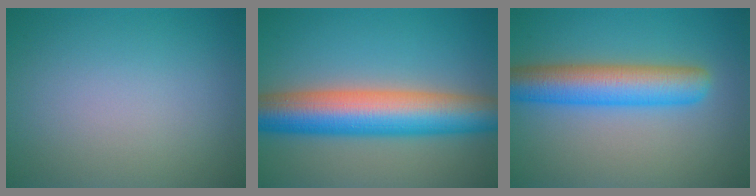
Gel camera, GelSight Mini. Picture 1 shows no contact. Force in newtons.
{"total": 10.3, "press": 10.3, "slide": 0.3}
{"total": 6.8, "press": 6.8, "slide": 0.2}